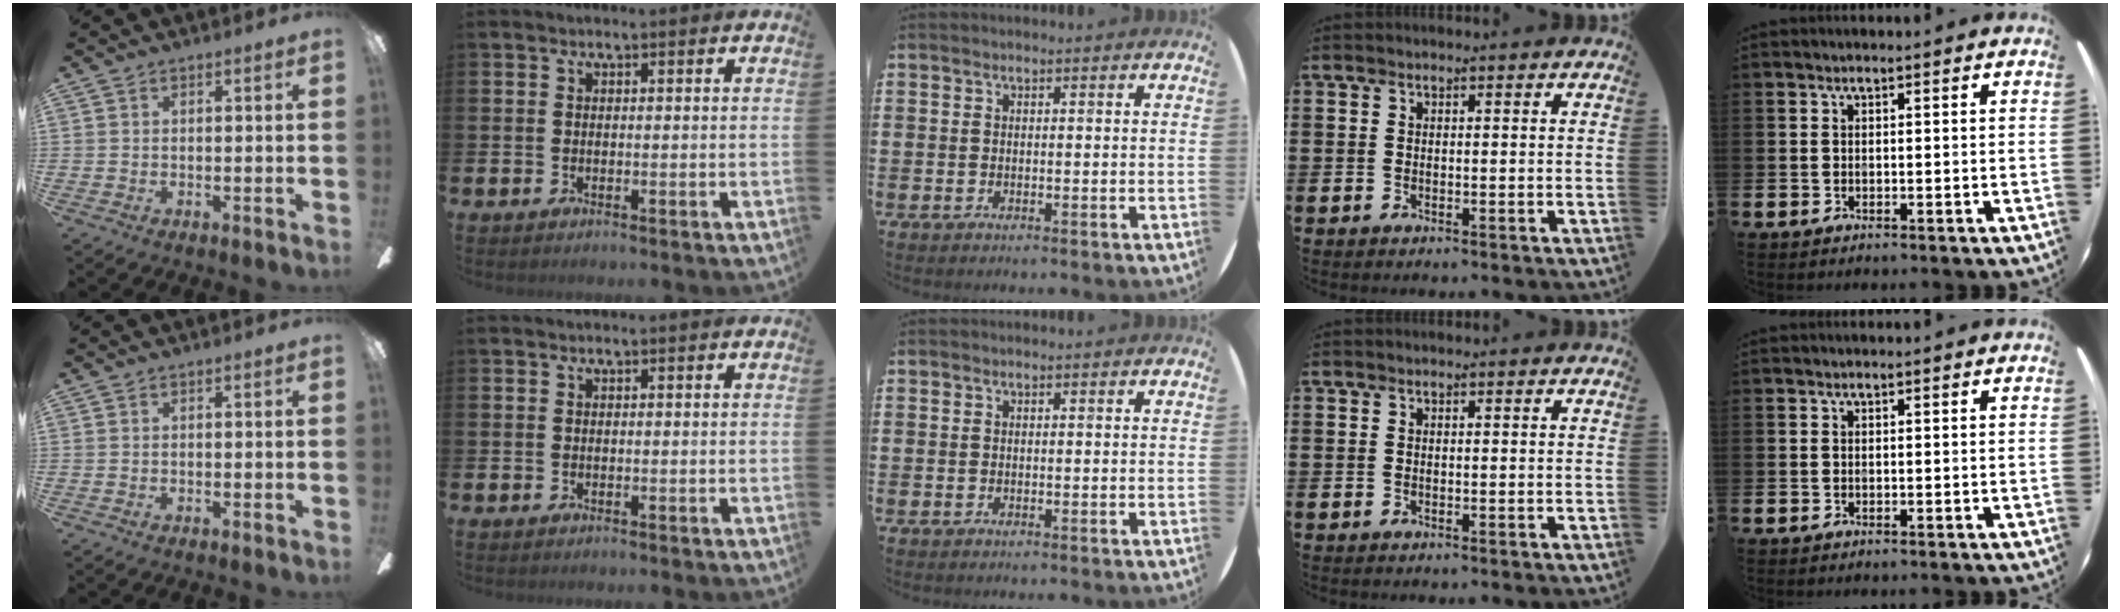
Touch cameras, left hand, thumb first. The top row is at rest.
{}